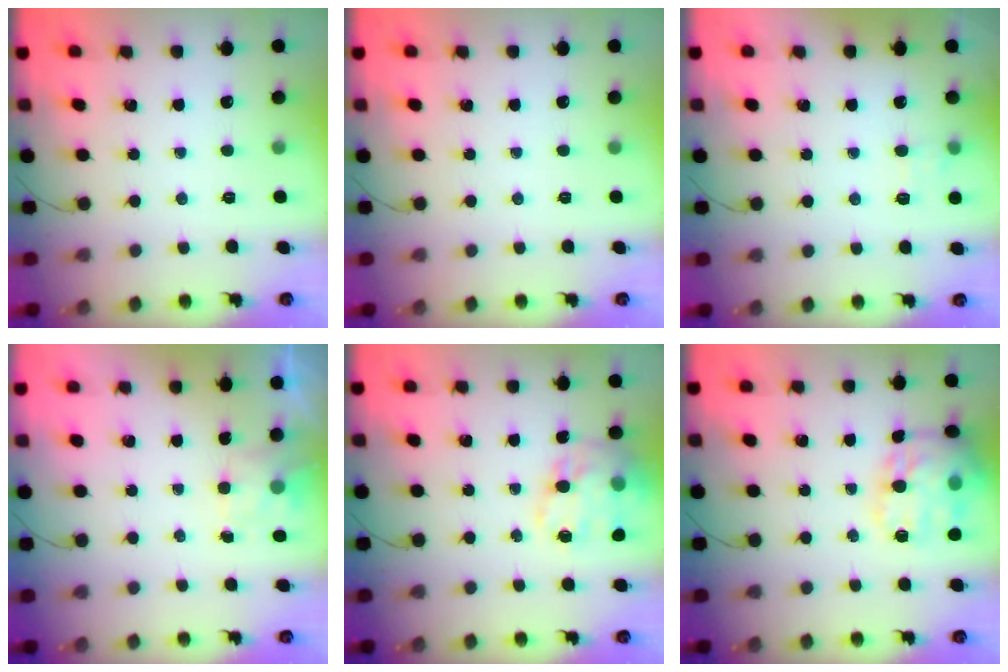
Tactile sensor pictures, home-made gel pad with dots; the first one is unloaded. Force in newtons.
{"total": 0.0}
{"total": 6.2, "press": 5.9, "slide": 1.8}
{"total": 2.5, "press": 2.1, "slide": 1.4}
{"total": 18.8, "press": 18.5, "slide": 3.6}
{"total": 18.8, "press": 18.7, "slide": 1.5}